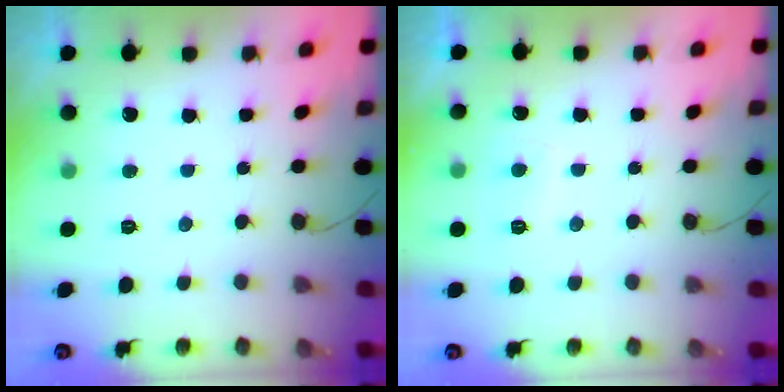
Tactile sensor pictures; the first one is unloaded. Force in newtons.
{"total": 2.9, "press": 2.8, "slide": 0.6}